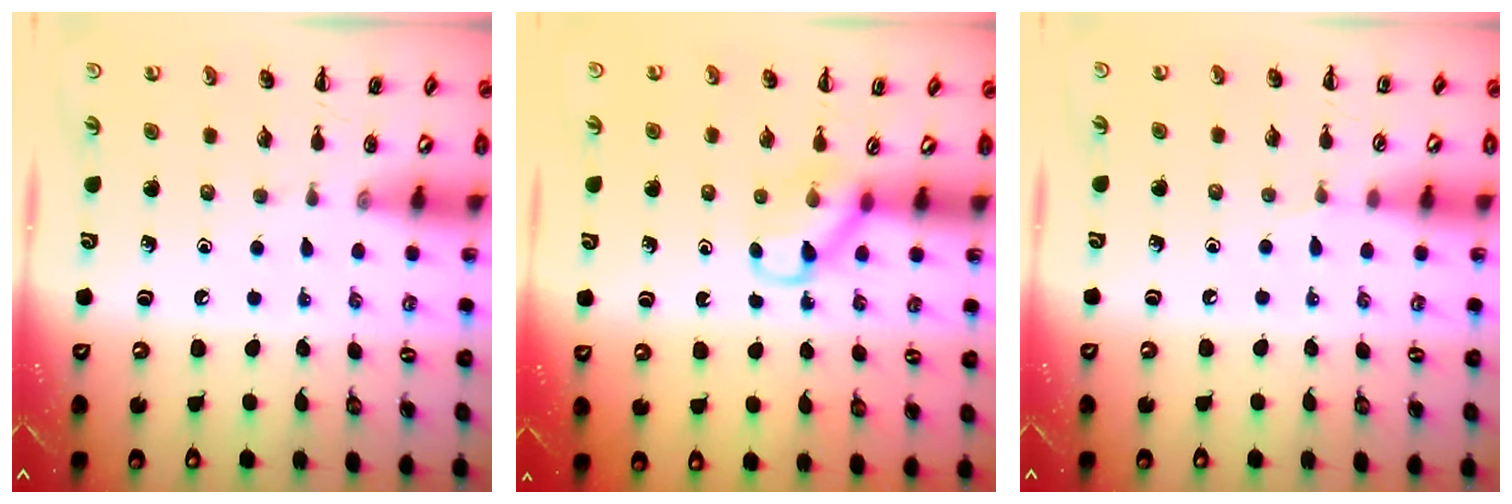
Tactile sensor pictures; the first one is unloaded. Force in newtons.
{"total": 5.3, "press": 5.3, "slide": 0.9}
{"total": 2.9, "press": 2.7, "slide": 1.1}